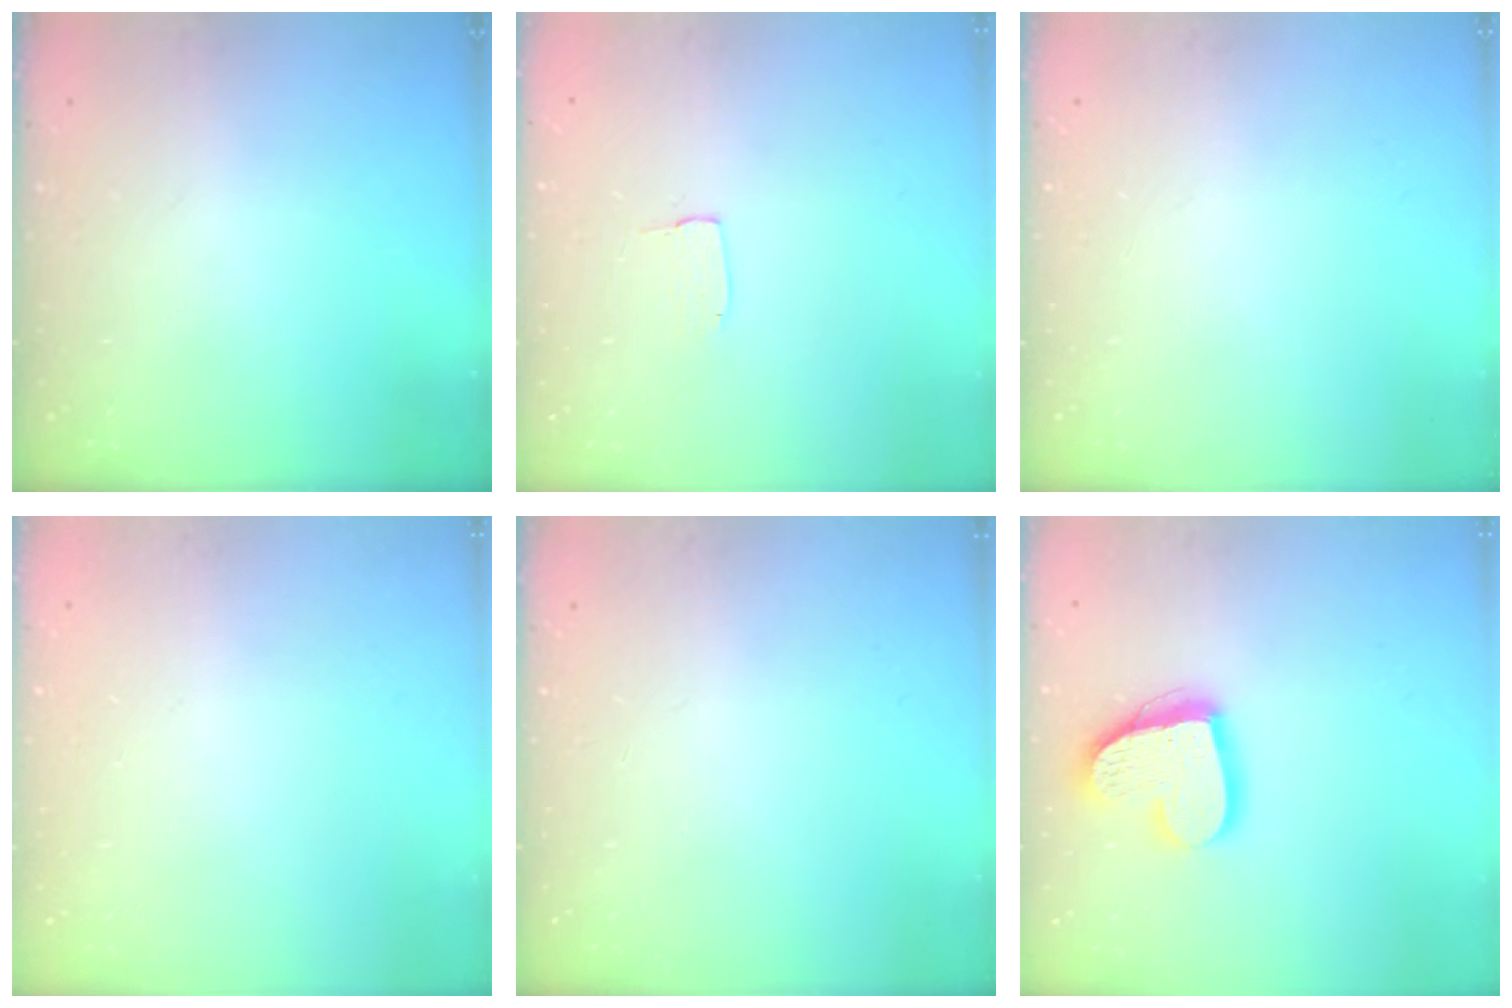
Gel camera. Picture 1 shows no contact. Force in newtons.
{"total": 2.9, "press": 2.9, "slide": 0.2}
{"total": 0.0}
{"total": 0.0}
{"total": 0.0}
{"total": 16.9, "press": 16.8, "slide": 1.6}